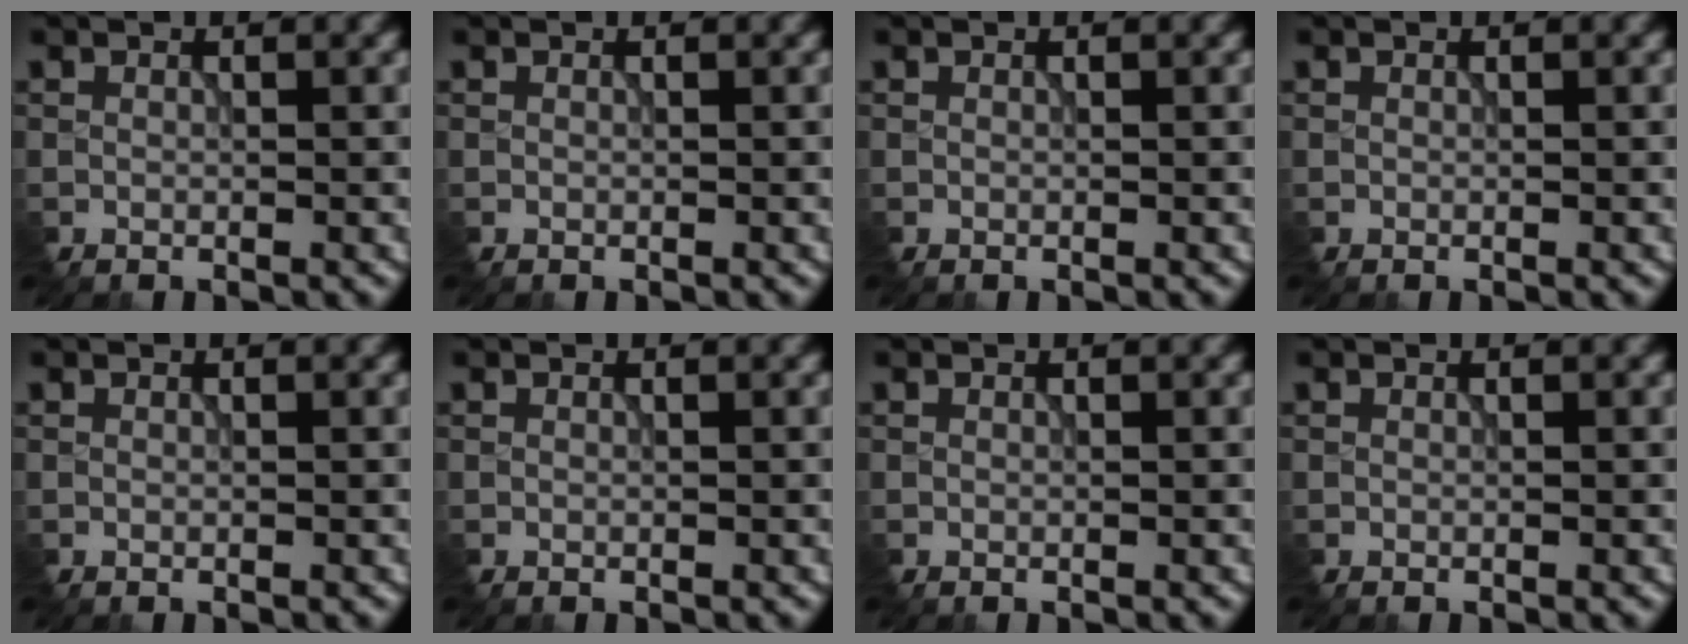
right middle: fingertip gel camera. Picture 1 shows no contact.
{"total": 0.0}
{"total": 0.0}
{"total": 0.0}
{"total": 0.0}
{"total": 0.0}
{"total": 0.0}
{"total": 0.0}